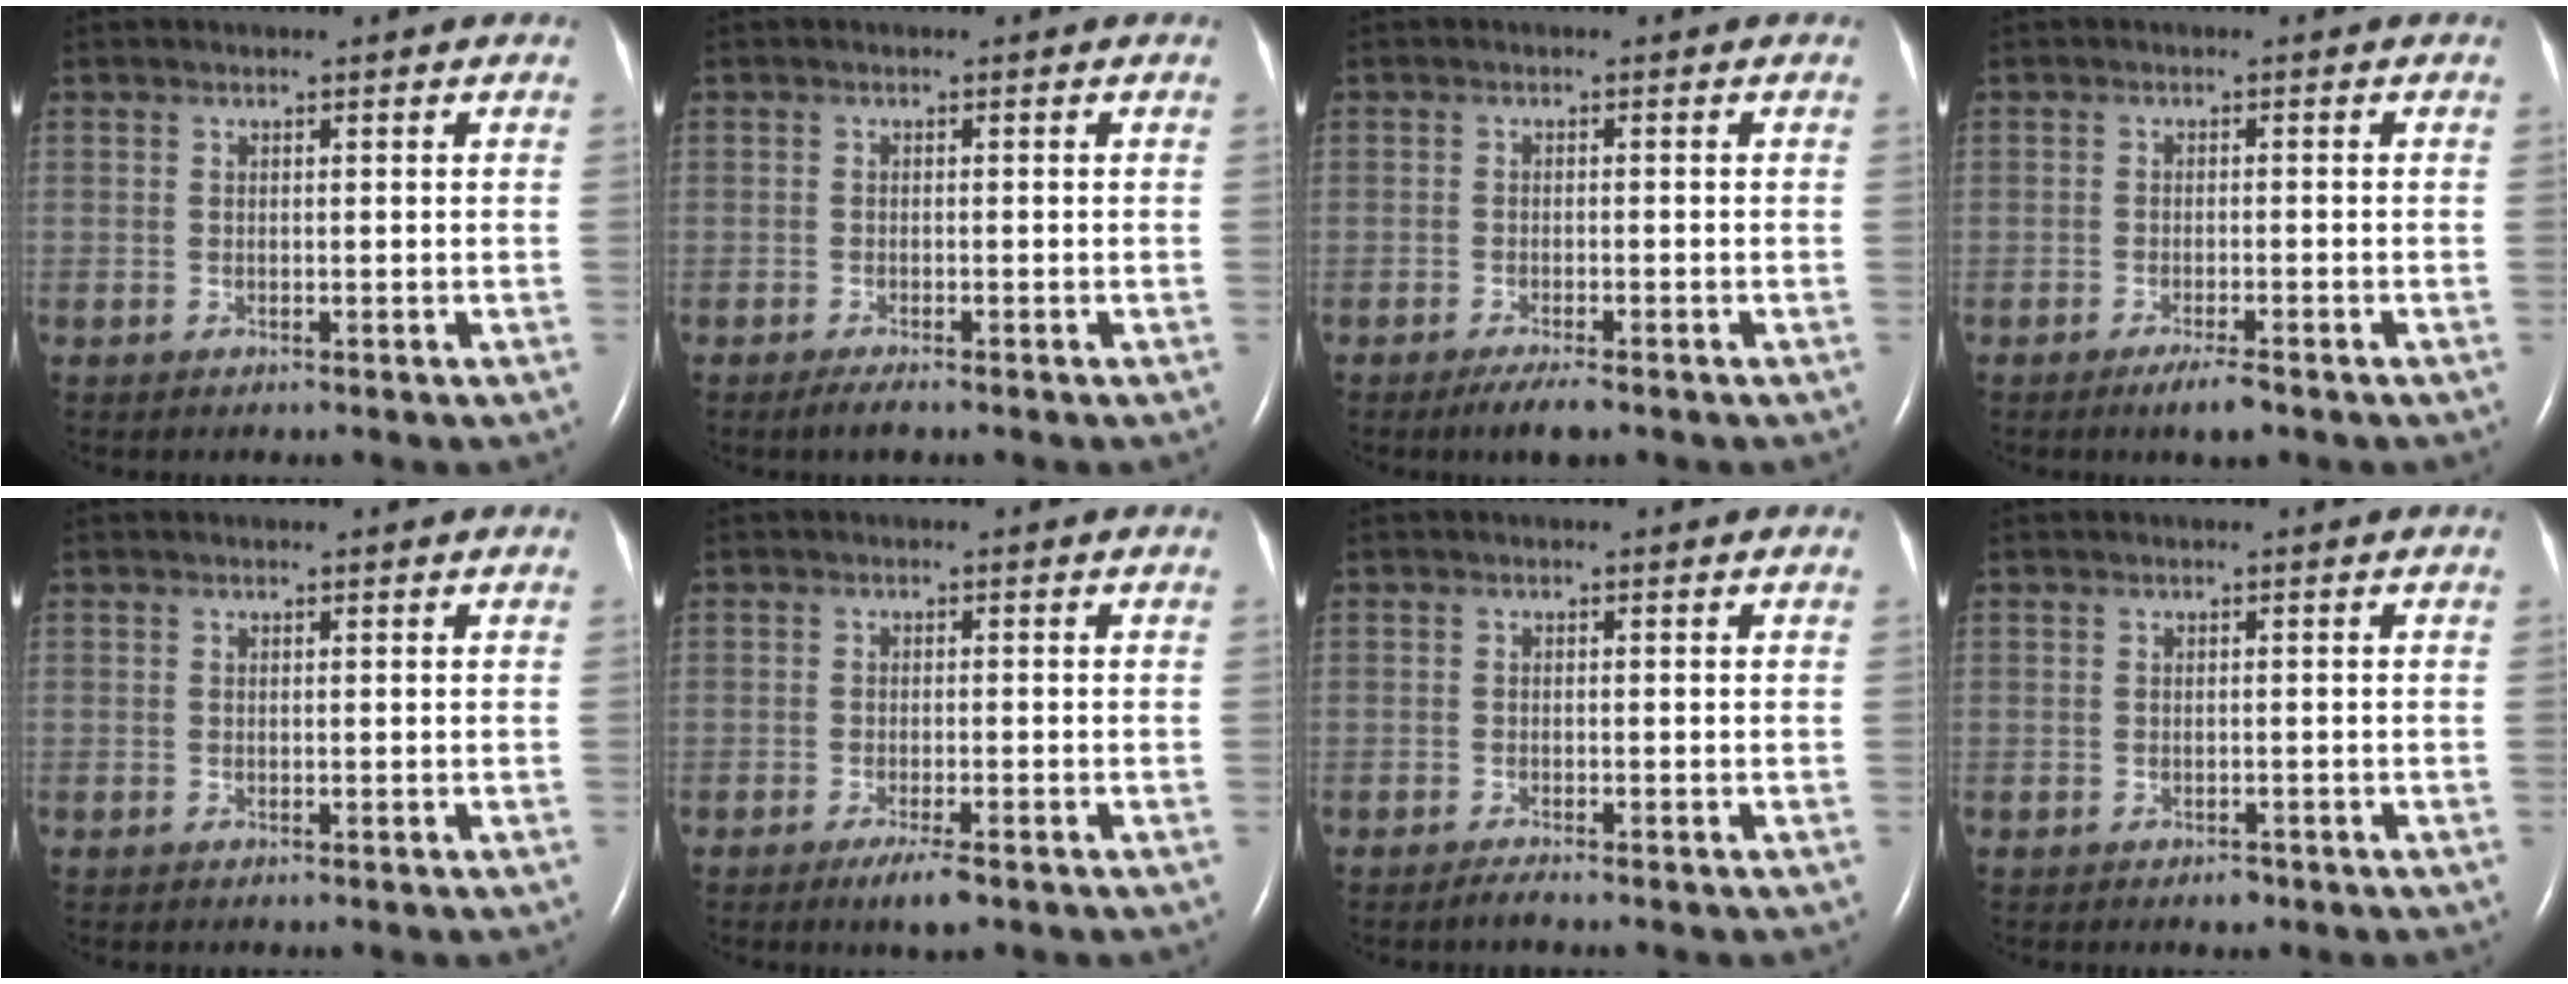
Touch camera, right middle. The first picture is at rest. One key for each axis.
{"total": 1.7, "fx": -1.3, "fy": 0.1, "fz": 1.1, "tx": -0.029, "ty": -0.006, "tz": -0.024}
{"total": 3.4, "fx": -2.5, "fy": 0.5, "fz": 2.3, "tx": -0.041, "ty": -0.007, "tz": -0.041}
{"total": 3.2, "fx": -2.2, "fy": 0.3, "fz": 2.3, "tx": -0.041, "ty": -0.006, "tz": -0.036}
{"total": 0.0}
{"total": 3.6, "fx": -2.3, "fy": 0.4, "fz": 2.7, "tx": -0.047, "ty": -0.007, "tz": -0.037}
{"total": 1.1, "fx": -1.0, "fy": -0.2, "fz": 0.5, "tx": -0.016, "ty": -0.003, "tz": -0.019}
{"total": 1.1, "fx": -0.8, "fy": 0.6, "fz": 0.5, "tx": -0.008, "ty": 0.000, "tz": -0.007}